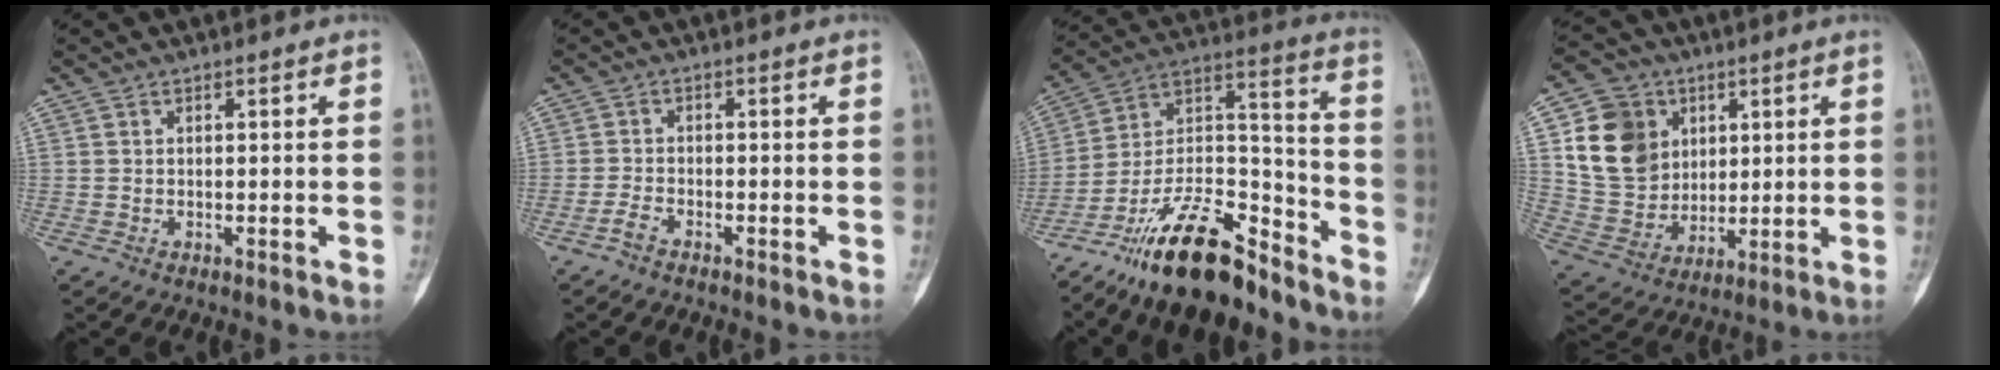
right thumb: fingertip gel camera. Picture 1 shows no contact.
{"total": 2.0, "force": [-1.6, 0.7, 1.0], "torque": [-0.028, 0.010, -0.033]}
{"total": 21.1, "force": [-16.0, 7.7, 11.3], "torque": [-0.187, 0.108, -0.281]}
{"total": 14.9, "force": [4.5, 12.5, 6.8], "torque": [-0.098, -0.007, 0.097]}